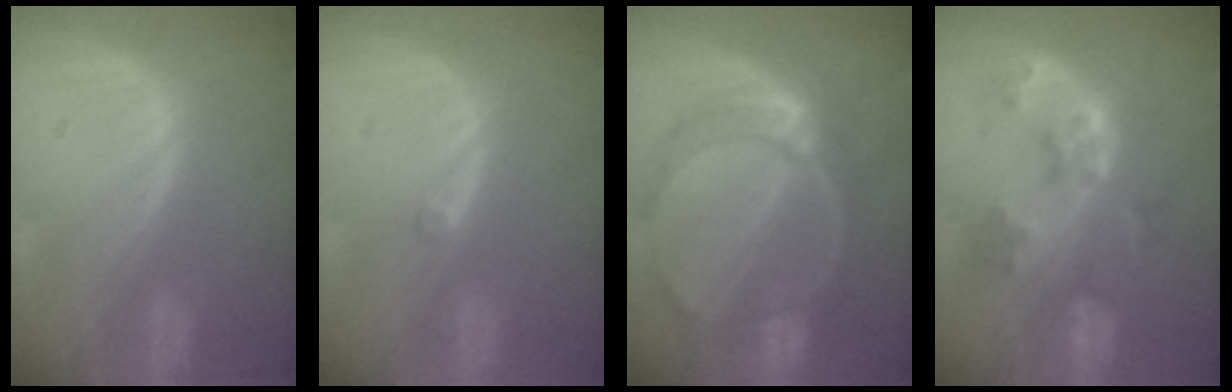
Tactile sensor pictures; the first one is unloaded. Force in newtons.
{"total": 0.6, "press": 0.6, "slide": 0.1}
{"total": 9.3, "press": 8.1, "slide": 4.6}
{"total": 7.1, "press": 6.4, "slide": 3.2}